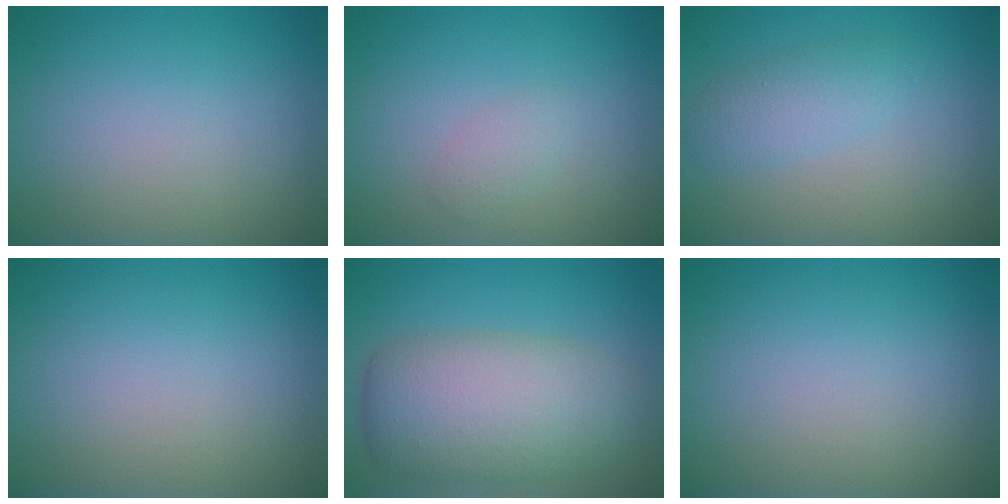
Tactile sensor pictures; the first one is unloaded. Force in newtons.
{"total": 1.1, "press": 1.1, "slide": 0.1}
{"total": 2.2, "press": 2.2, "slide": 0.1}
{"total": 0.0}
{"total": 8.1, "press": 8.1, "slide": 0.8}
{"total": 0.0}